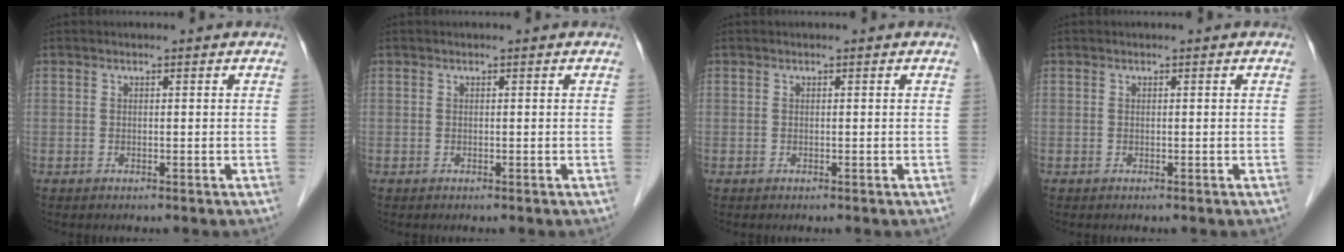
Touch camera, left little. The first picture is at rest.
{"total": 0.0}
{"total": 0.0}
{"total": 0.0}